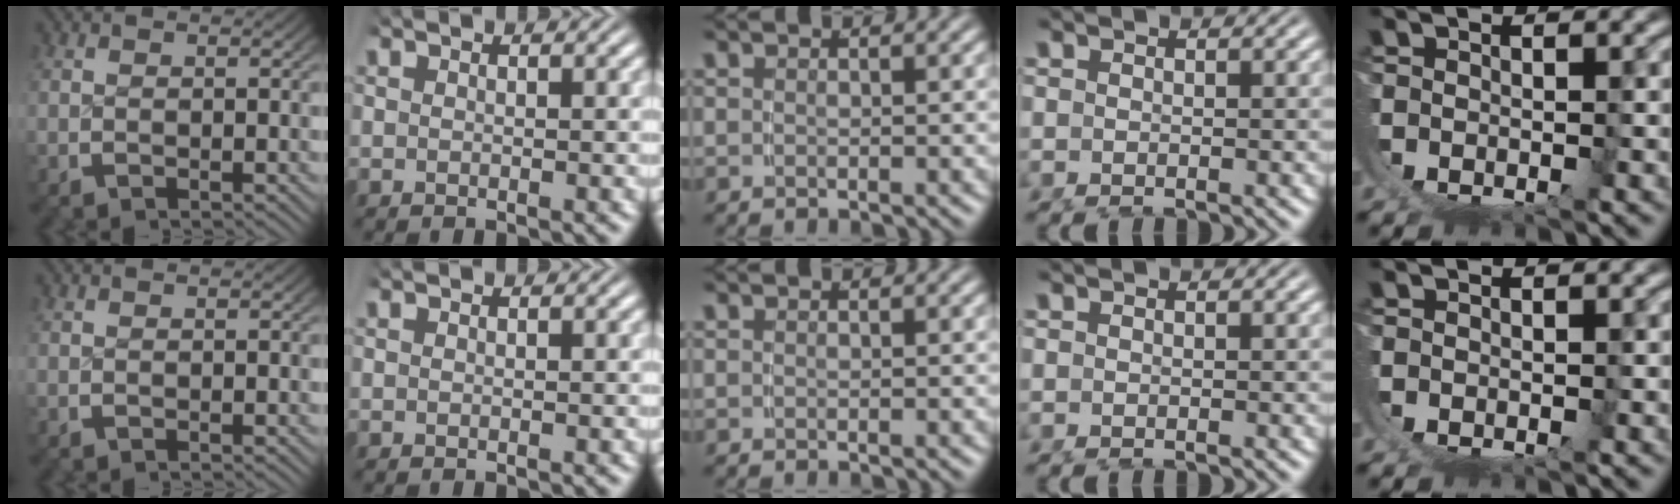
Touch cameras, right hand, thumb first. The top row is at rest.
{}